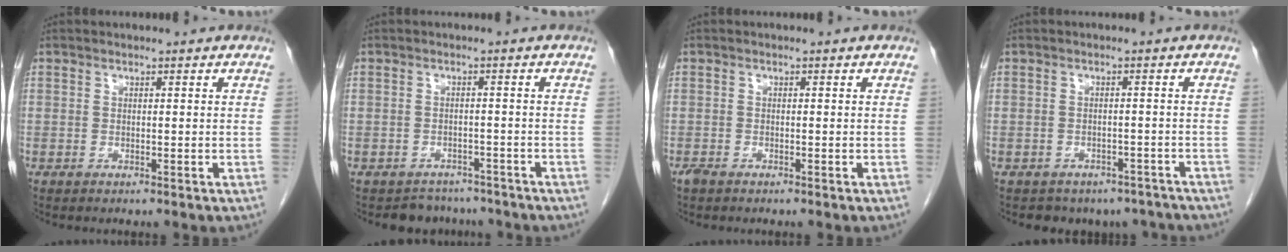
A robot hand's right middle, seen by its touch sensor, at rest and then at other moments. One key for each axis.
{"total": 4.6, "fx": -4.0, "fy": 2.1, "fz": -0.5, "tx": 0.010, "ty": 0.013, "tz": -0.055}
{"total": 1.2, "fx": -0.9, "fy": 0.4, "fz": 0.6, "tx": -0.017, "ty": -0.003, "tz": -0.016}
{"total": 8.1, "fx": -6.7, "fy": 4.5, "fz": 0.7, "tx": 0.002, "ty": 0.015, "tz": -0.068}